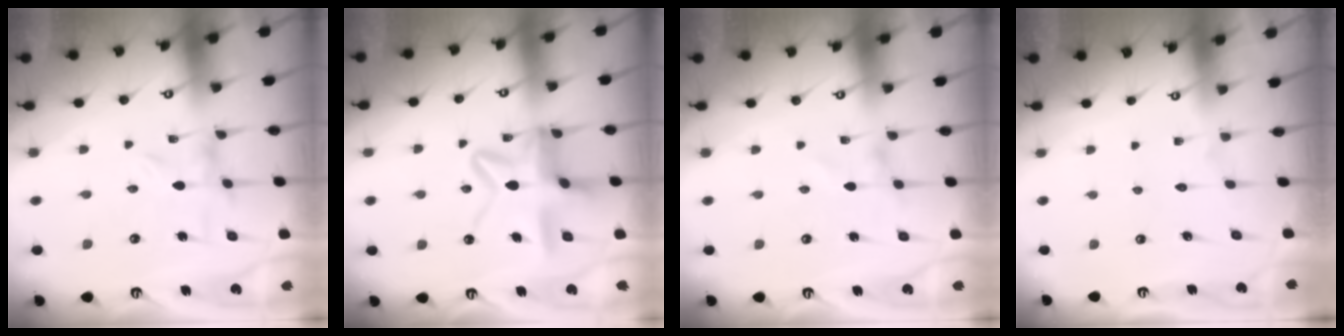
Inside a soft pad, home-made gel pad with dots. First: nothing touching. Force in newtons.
{"total": 14.3, "press": 14.2, "slide": 1.4}
{"total": 1.0, "press": 1.0, "slide": 0.1}
{"total": 1.8, "press": 1.8, "slide": 0.1}